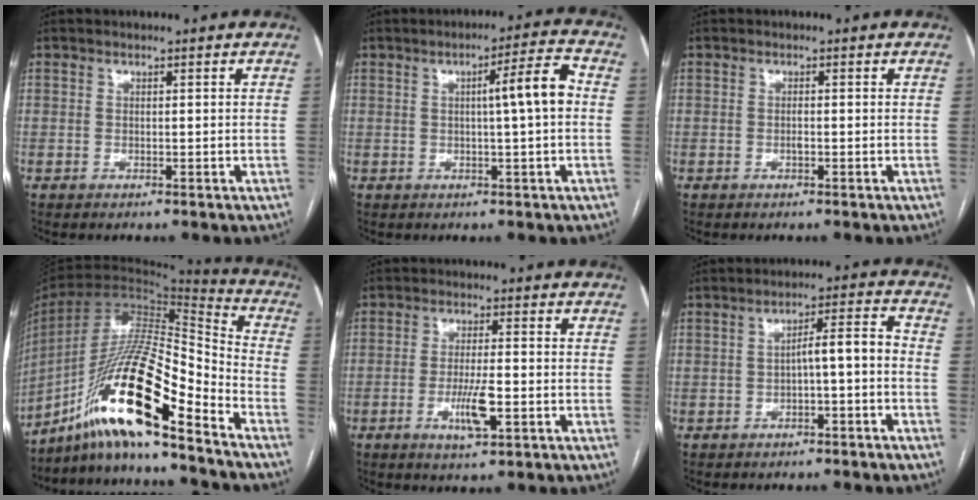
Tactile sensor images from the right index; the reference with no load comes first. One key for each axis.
{"total": 6.7, "fx": 0.4, "fy": -0.1, "fz": 6.6, "tx": -0.097, "ty": 0.014, "tz": 0.004}
{"total": 0.7, "fx": -0.2, "fy": 0.2, "fz": 0.7, "tx": -0.015, "ty": 0.000, "tz": -0.003}
{"total": 19.8, "fx": -12.3, "fy": 2.4, "fz": 15.4, "tx": -0.302, "ty": -0.001, "tz": -0.222}
{"total": 5.7, "fx": -2.0, "fy": 0.8, "fz": 5.3, "tx": -0.101, "ty": -0.007, "tz": -0.033}
{"total": 5.1, "fx": -1.5, "fy": 0.9, "fz": 4.8, "tx": -0.071, "ty": 0.027, "tz": -0.019}